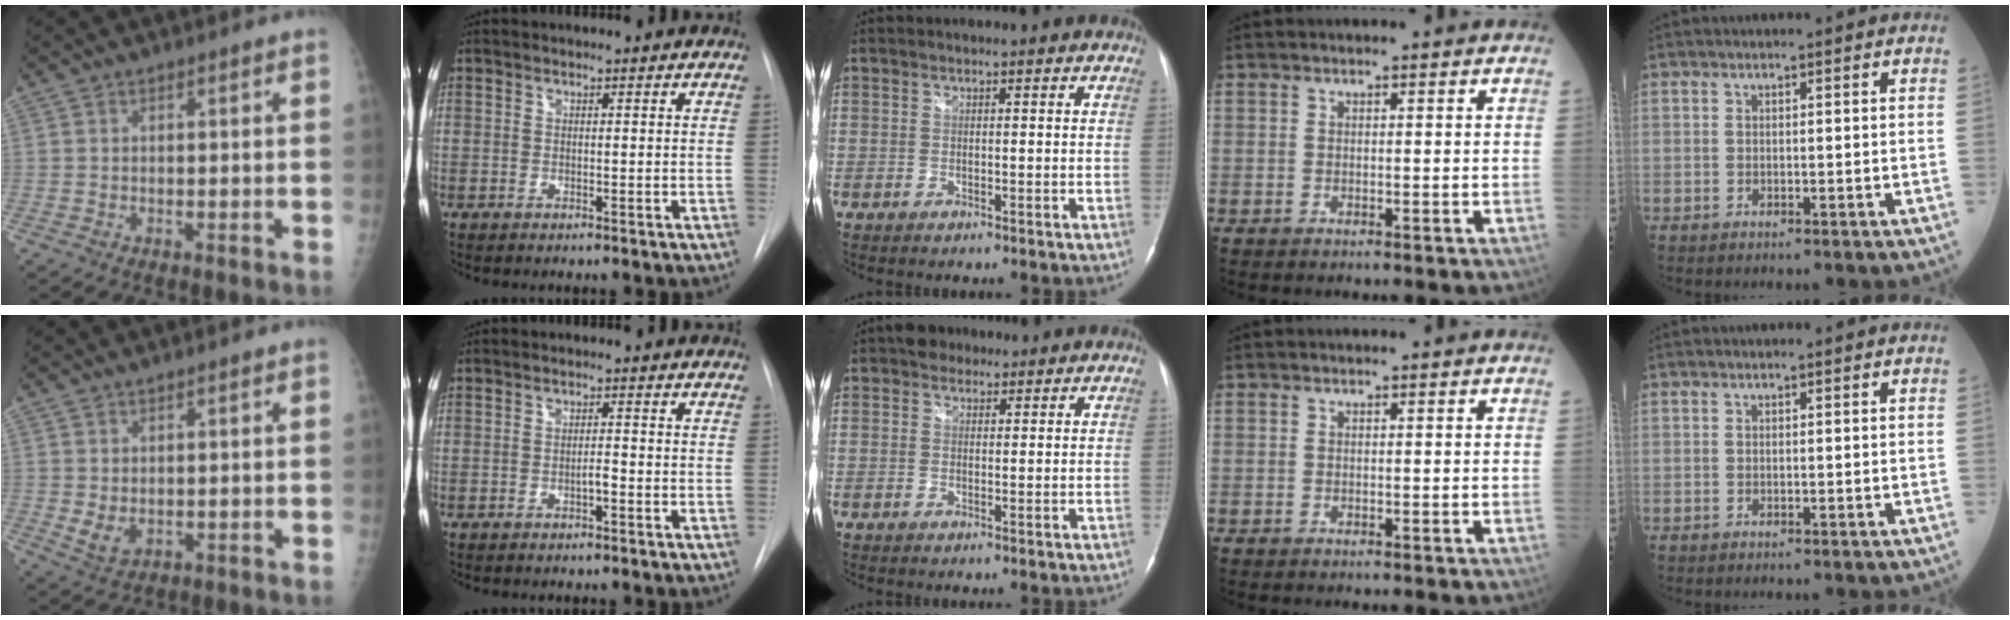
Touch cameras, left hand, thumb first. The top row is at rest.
{"thumb": {"total": 3.6, "force": [0.3, 2.2, 2.8], "torque": [-0.042, -0.009, 0.015]}, "index": {"total": 1.2, "force": [-0.6, 0.1, 1.0], "torque": [-0.016, 0.002, -0.011]}, "middle": {"total": 3.1, "force": [2.1, 2.1, 0.9], "torque": [-0.016, 0.016, 0.031]}}